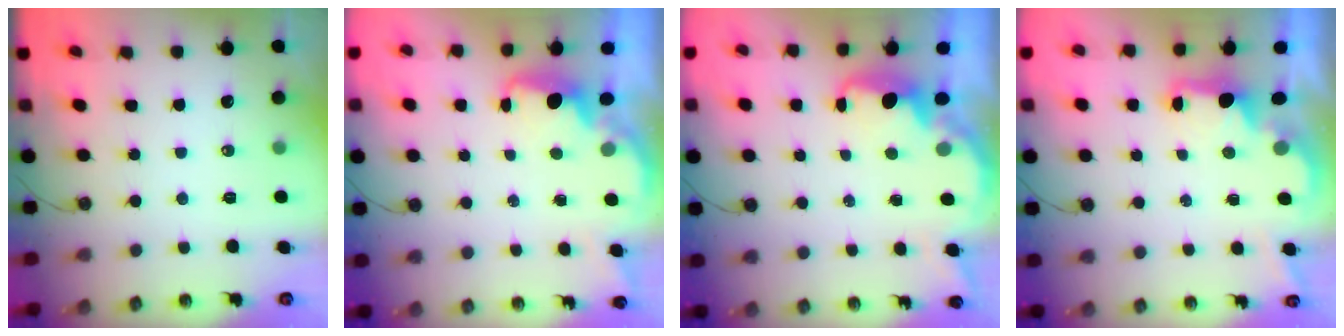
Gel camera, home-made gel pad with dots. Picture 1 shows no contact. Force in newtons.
{"total": 1.9, "press": 1.7, "slide": 0.7}
{"total": 2.4, "press": 2.3, "slide": 0.7}
{"total": 2.1, "press": 1.9, "slide": 0.8}